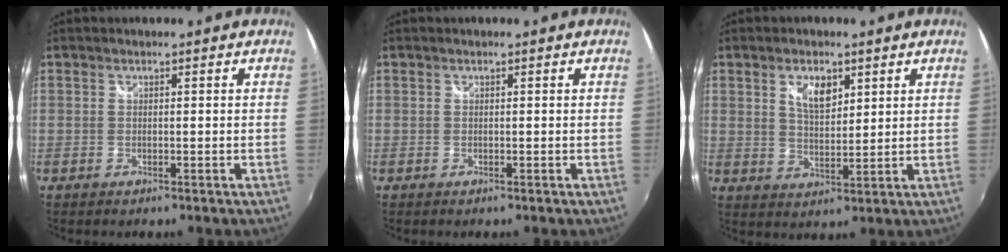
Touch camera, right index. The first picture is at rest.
{"total": 0.0}
{"total": 5.7, "force": [2.7, 2.8, 4.1], "torque": [-0.071, 0.003, 0.050]}